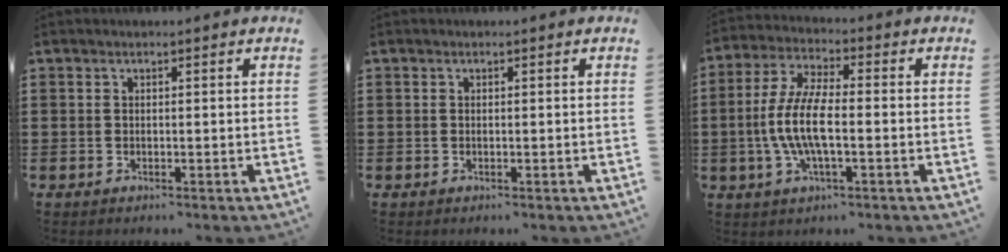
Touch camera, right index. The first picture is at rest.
{"total": 0.0}
{"total": 8.5, "force": [-1.9, 2.7, 7.9], "torque": [-0.182, -0.012, -0.044]}